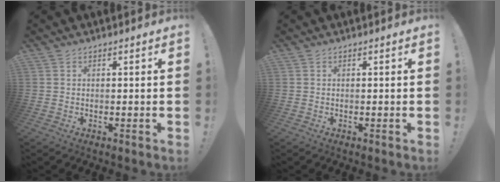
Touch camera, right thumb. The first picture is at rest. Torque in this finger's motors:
{"motor_torque": [0.00, 0.00, -0.08, 0.08, 0.02]}